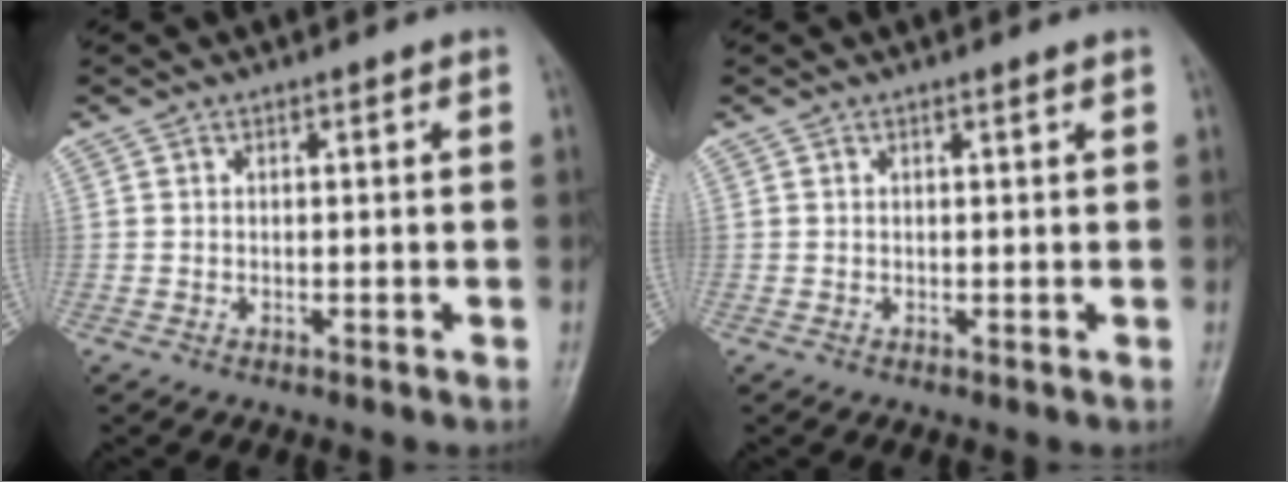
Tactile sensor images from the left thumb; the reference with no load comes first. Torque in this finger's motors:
{"motor_torque": [-0.23, -0.13, 0.03, 0.05, -0.03]}